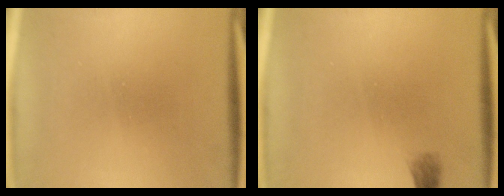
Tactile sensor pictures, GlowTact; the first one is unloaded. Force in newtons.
{"total": 1.1}